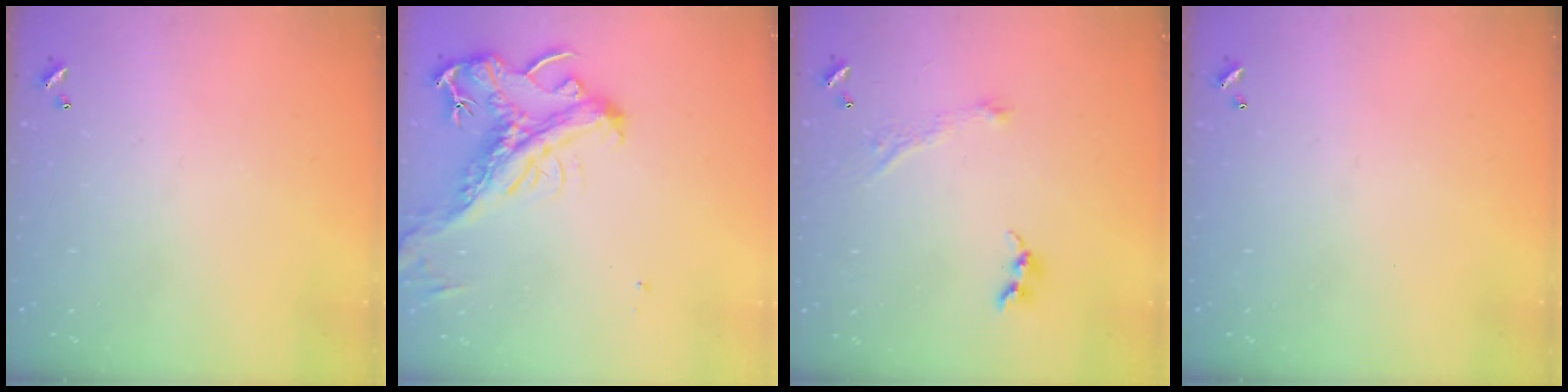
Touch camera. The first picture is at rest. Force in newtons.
{"total": 2.6, "press": 2.2, "slide": 1.4}
{"total": 2.9, "press": 2.8, "slide": 0.4}
{"total": 0.0}